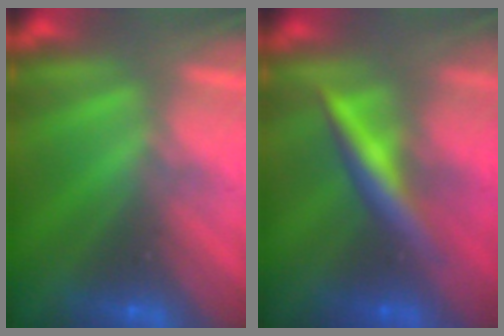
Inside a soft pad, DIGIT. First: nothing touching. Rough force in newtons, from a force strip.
{"total": 2.8}